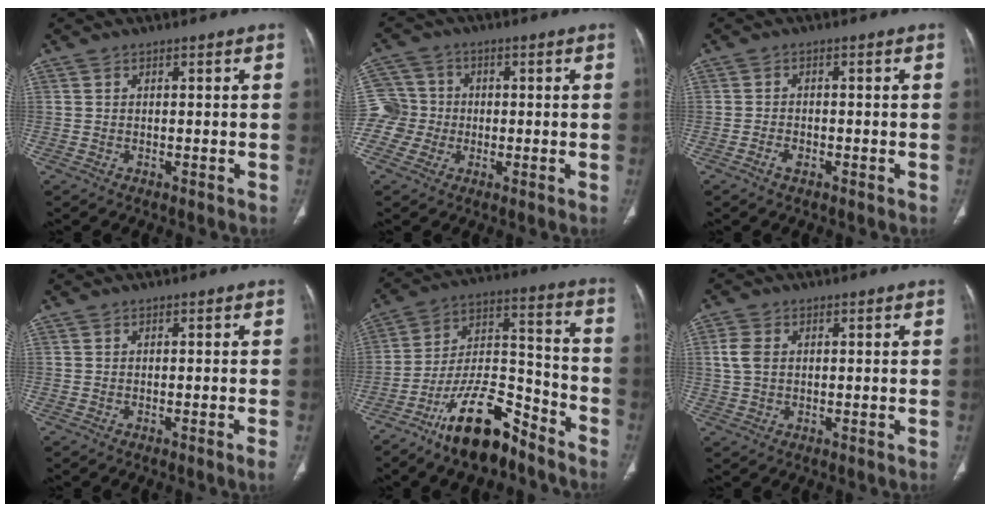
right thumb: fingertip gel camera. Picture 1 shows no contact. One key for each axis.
{"total": 7.7, "fx": -1.2, "fy": 7.6, "fz": 1.0, "tx": 0.000, "ty": 0.018, "tz": -0.027}
{"total": 1.9, "fx": -1.1, "fy": 1.1, "fz": 1.1, "tx": -0.024, "ty": 0.010, "tz": -0.020}
{"total": 1.0, "fx": -0.5, "fy": -0.3, "fz": 0.8, "tx": -0.015, "ty": -0.002, "tz": -0.007}
{"total": 16.9, "fx": -11.8, "fy": 6.4, "fz": 10.2, "tx": -0.157, "ty": 0.089, "tz": -0.209}
{"total": 4.2, "fx": 0.8, "fy": 3.0, "fz": 2.9, "tx": -0.066, "ty": 0.005, "tz": 0.014}